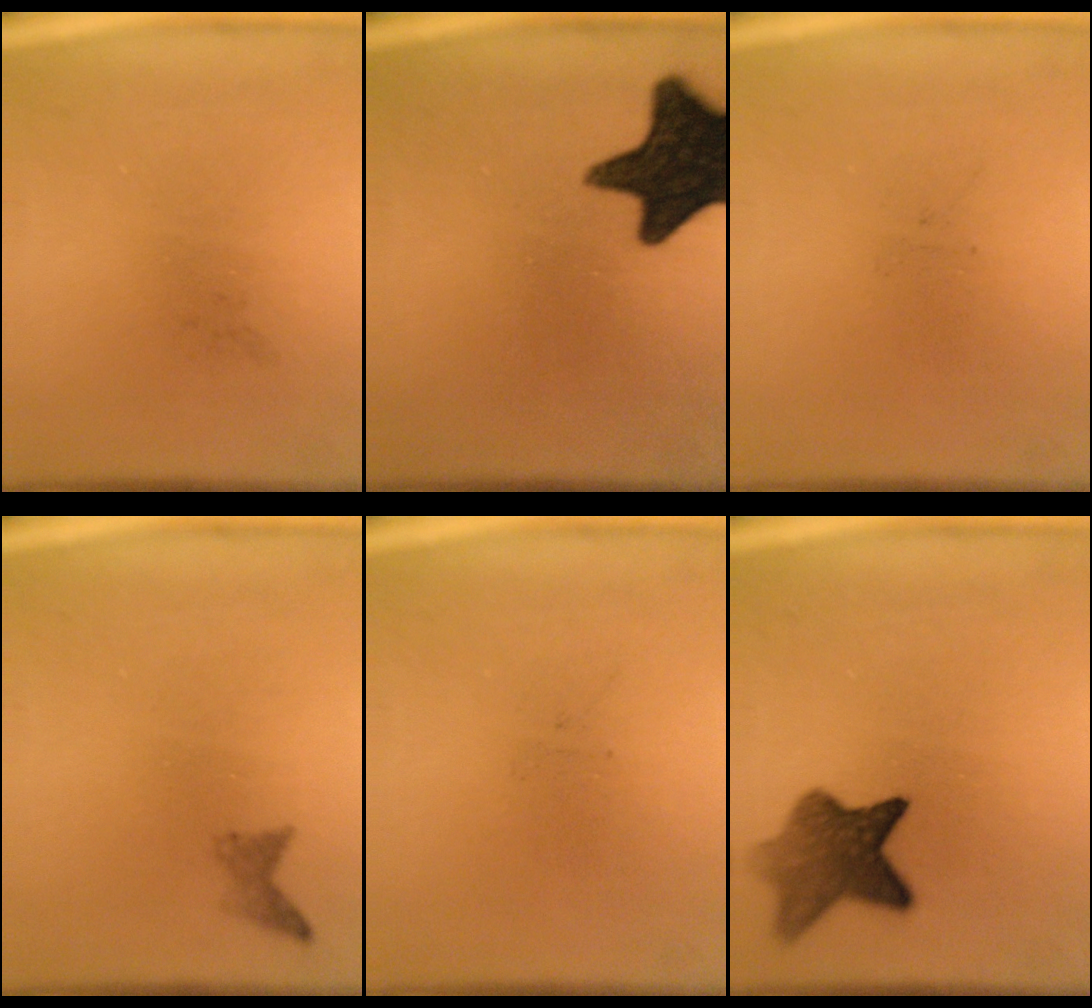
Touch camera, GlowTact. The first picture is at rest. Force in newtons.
{"total": 15.9}
{"total": 0.0}
{"total": 1.1}
{"total": 0.0}
{"total": 7.5}